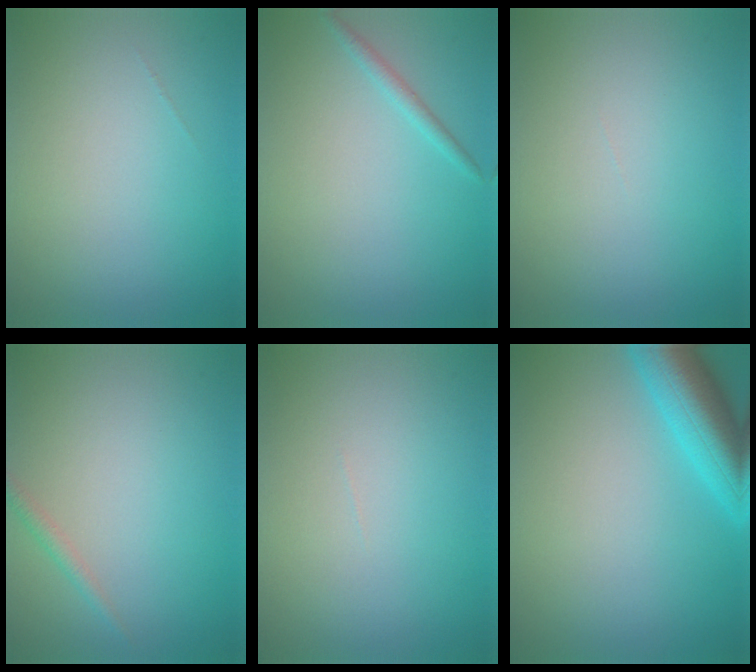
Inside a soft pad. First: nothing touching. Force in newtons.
{"total": 1.1, "press": 1.1, "slide": 0.0}
{"total": 0.0}
{"total": 1.0, "press": 1.0, "slide": 0.0}
{"total": 0.0}
{"total": 7.1, "press": 7.1, "slide": 0.5}